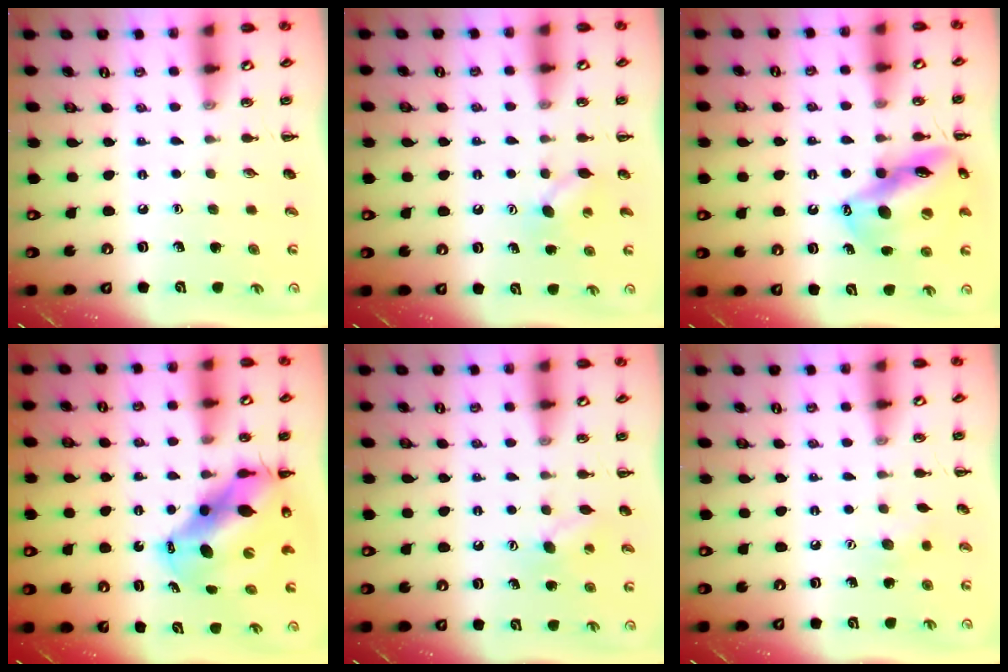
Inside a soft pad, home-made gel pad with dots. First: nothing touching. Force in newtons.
{"total": 4.2, "press": 4.1, "slide": 0.9}
{"total": 15.2, "press": 14.7, "slide": 4.2}
{"total": 14.1, "press": 13.6, "slide": 3.5}
{"total": 7.2, "press": 7.1, "slide": 1.2}
{"total": 3.6, "press": 3.5, "slide": 0.6}